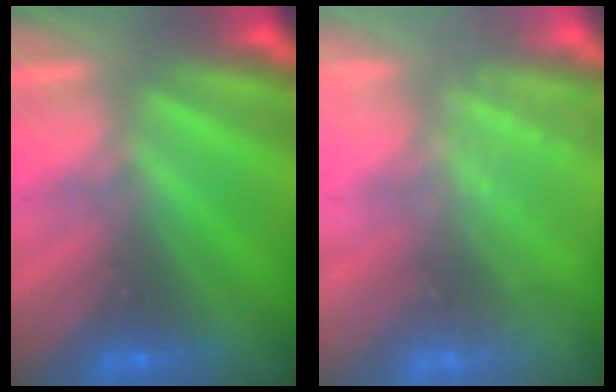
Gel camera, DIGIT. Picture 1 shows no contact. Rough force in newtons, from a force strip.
{"total": 2.2}